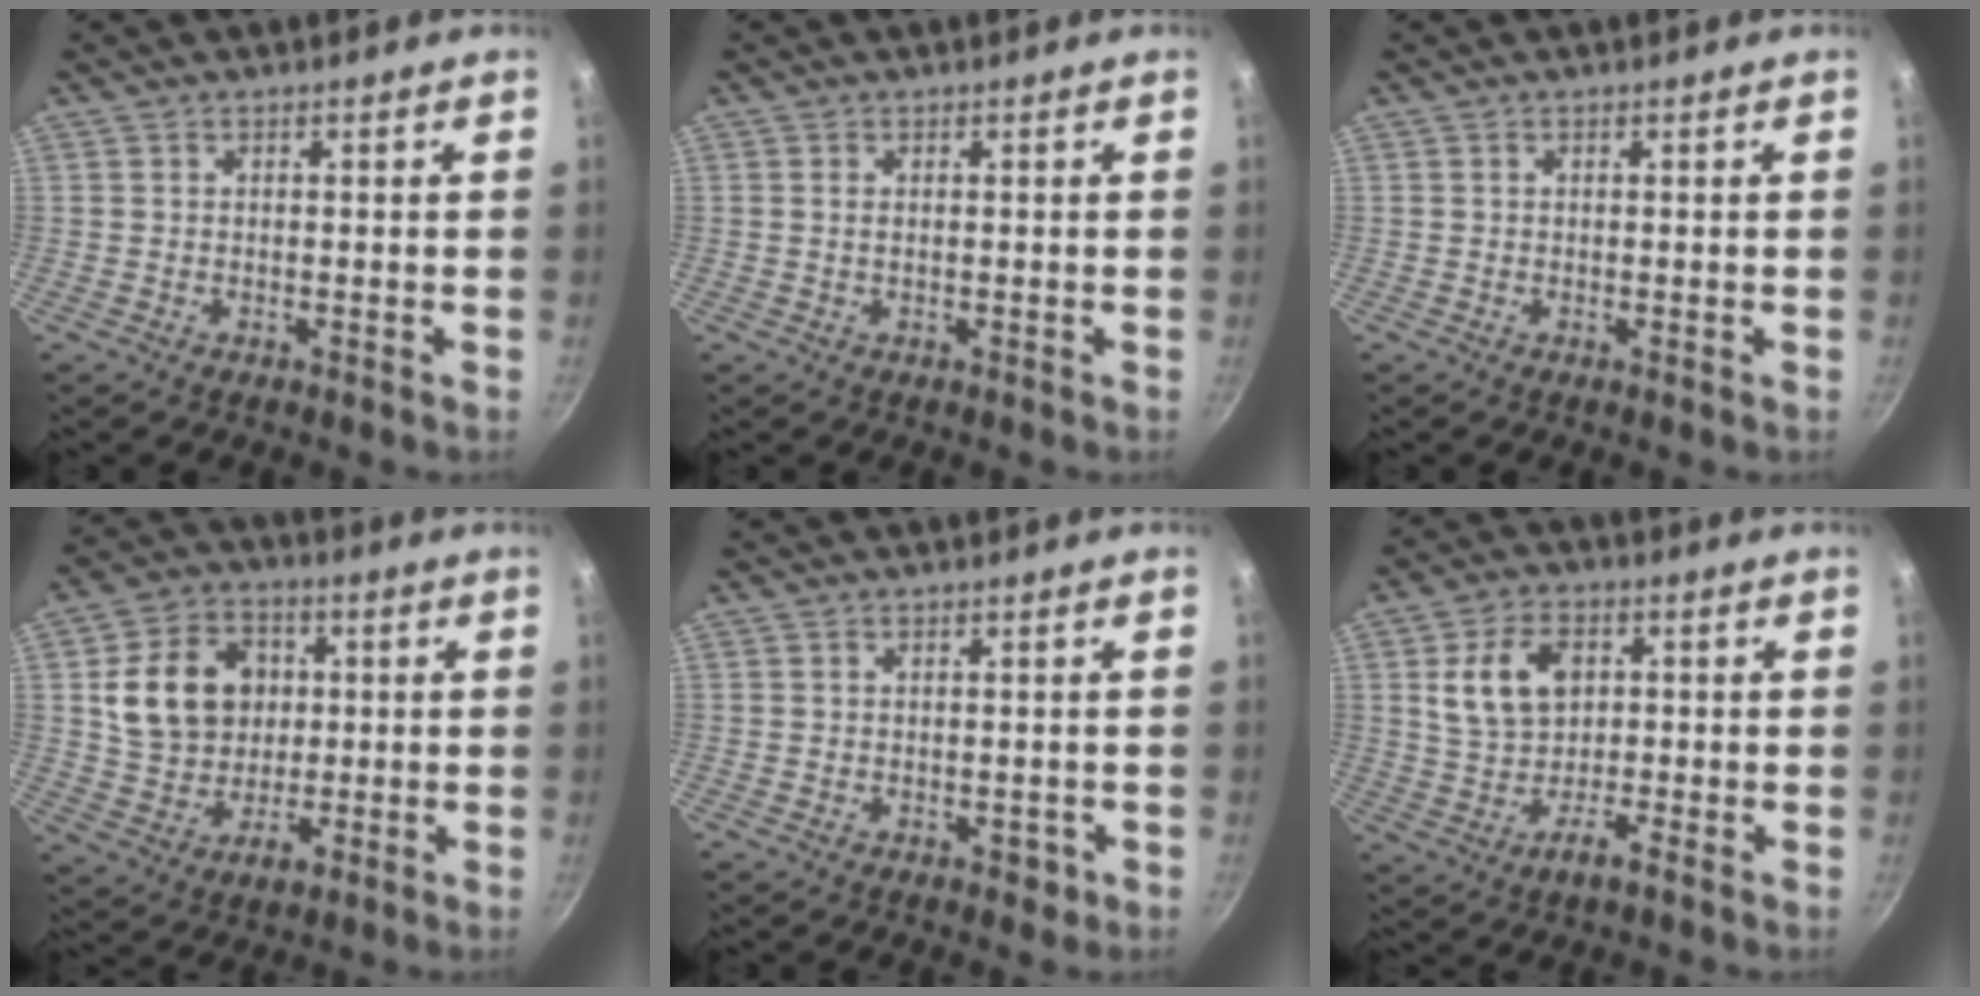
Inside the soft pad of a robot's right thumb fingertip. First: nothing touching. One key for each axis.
{"total": 0.7, "fx": 0.1, "fy": 0.4, "fz": 0.6, "tx": -0.014, "ty": 0.000, "tz": 0.003}
{"total": 0.0}
{"total": 14.5, "fx": 2.1, "fy": 11.7, "fz": 8.3, "tx": -0.114, "ty": 0.009, "tz": 0.041}
{"total": 1.6, "fx": -0.7, "fy": 1.0, "fz": 1.0, "tx": 0.000, "ty": 0.003, "tz": -0.007}
{"total": 9.7, "fx": 0.8, "fy": 6.2, "fz": 7.4, "tx": -0.127, "ty": 0.007, "tz": 0.014}